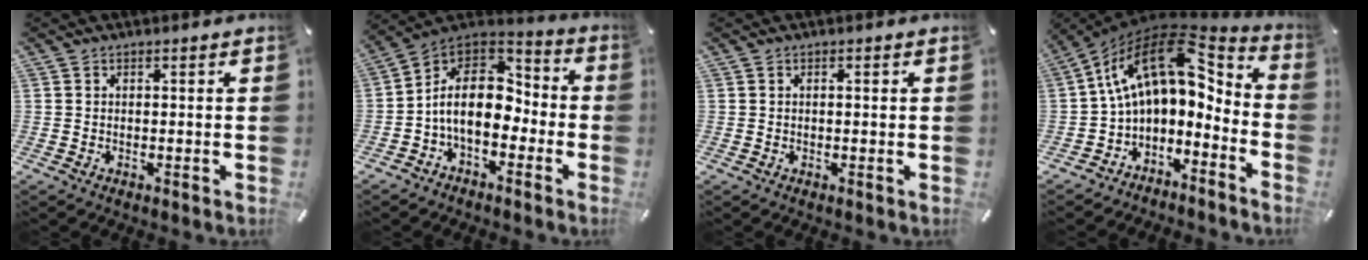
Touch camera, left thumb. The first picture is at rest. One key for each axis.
{"total": 14.0, "fx": -1.9, "fy": 9.5, "fz": 10.1, "tx": -0.196, "ty": 0.008, "tz": -0.037}
{"total": 0.7, "fx": 0.0, "fy": 0.3, "fz": 0.6, "tx": -0.011, "ty": 0.002, "tz": -0.001}
{"total": 16.1, "fx": 4.8, "fy": 9.3, "fz": 12.2, "tx": -0.218, "ty": -0.045, "tz": 0.081}